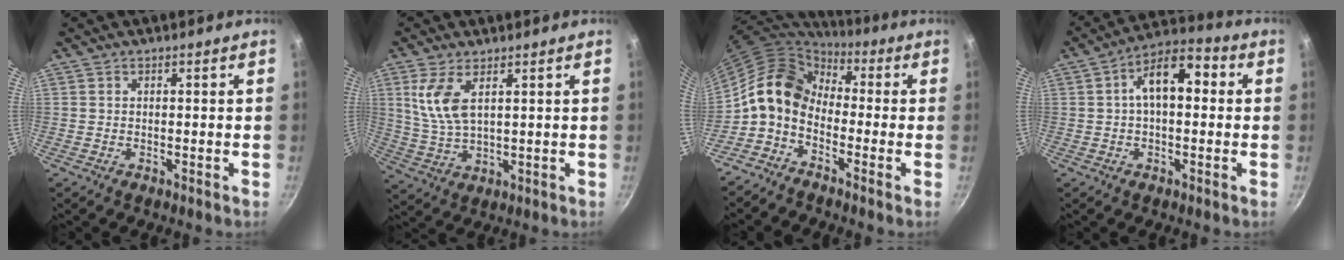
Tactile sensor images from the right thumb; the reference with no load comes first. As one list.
[{"total": 7.6, "force": [3.0, 3.3, 6.2], "torque": [-0.126, -0.019, 0.068]}, {"total": 10.4, "force": [-1.4, 7.7, 6.9], "torque": [-0.104, 0.045, -0.050]}, {"total": 10.7, "force": [1.4, 6.0, 8.7], "torque": [-0.110, 0.032, 0.008]}]